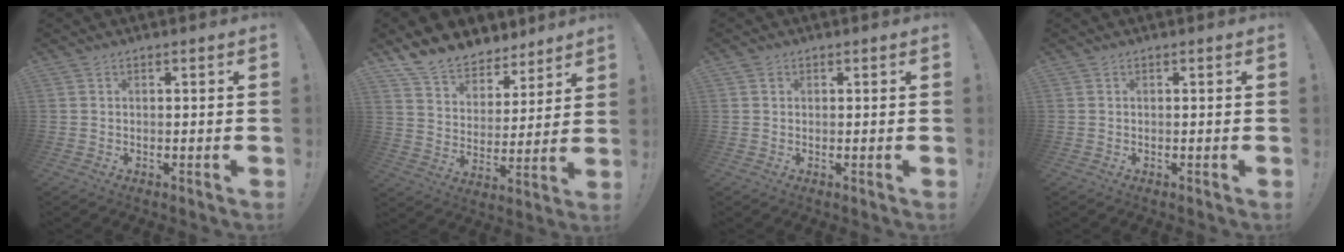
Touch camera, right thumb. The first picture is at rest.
{"total": 11.4, "force": [9.8, 5.5, 1.9], "torque": [-0.046, -0.081, 0.185]}
{"total": 0.8, "force": [0.4, 0.7, 0.1], "torque": [-0.003, 0.002, 0.008]}
{"total": 0.0}